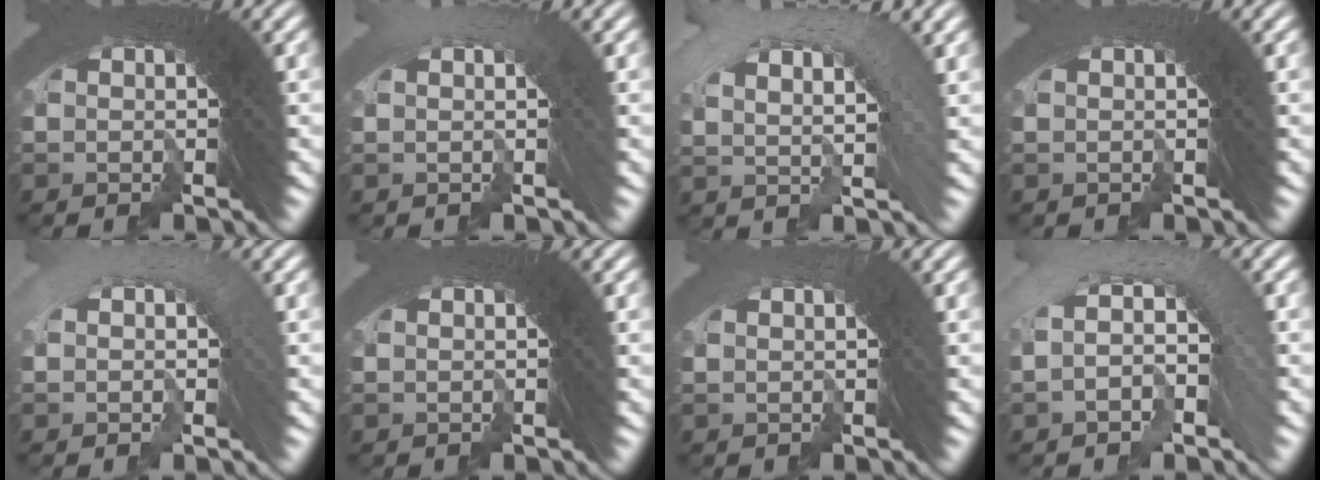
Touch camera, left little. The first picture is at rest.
{"total": 3.6, "force": [-2.6, -0.6, -2.4], "torque": [0.037, -0.005, -0.038]}
{"total": 4.6, "force": [-1.5, 3.9, 1.8], "torque": [-0.022, 0.013, -0.038]}
{"total": 1.8, "force": [-0.9, -0.7, -1.4], "torque": [0.013, -0.008, -0.009]}
{"total": 3.3, "force": [-2.8, 0.5, -1.8], "torque": [0.022, -0.003, -0.043]}
{"total": 0.0}
{"total": 1.8, "force": [-0.8, -0.7, -1.5], "torque": [0.008, -0.007, -0.006]}
{"total": 4.0, "force": [-3.5, 1.9, -0.7], "torque": [0.014, 0.015, -0.070]}